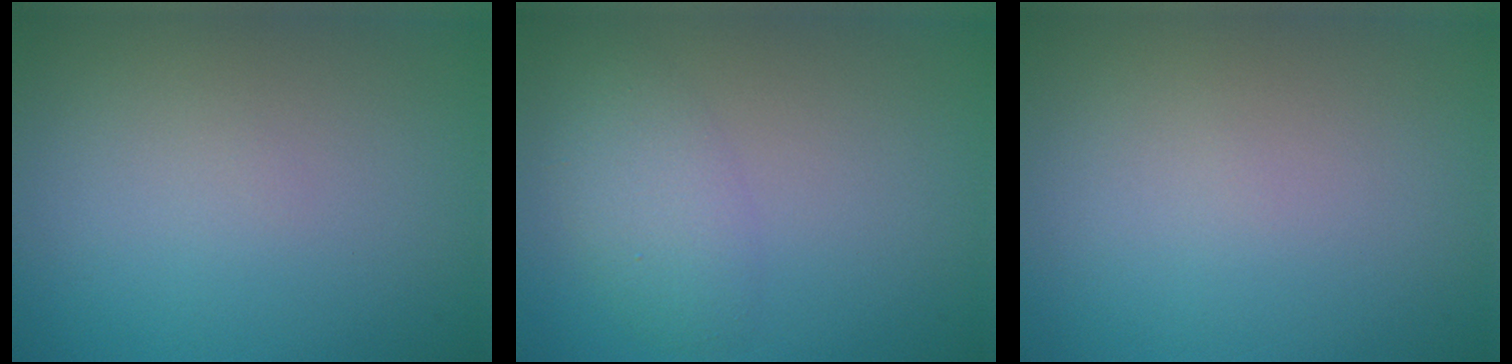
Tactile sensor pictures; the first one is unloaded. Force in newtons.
{"total": 2.8, "press": 2.8, "slide": 0.2}
{"total": 0.0}